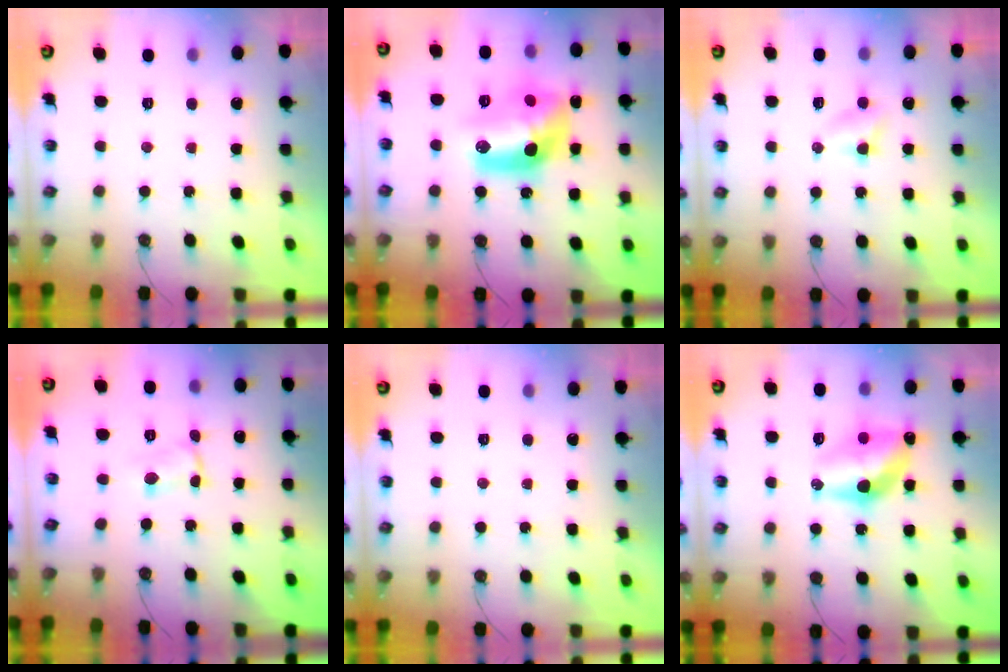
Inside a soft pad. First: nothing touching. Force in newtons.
{"total": 15.4, "press": 15.3, "slide": 1.0}
{"total": 2.9, "press": 2.9, "slide": 0.3}
{"total": 1.1, "press": 1.0, "slide": 0.2}
{"total": 0.0}
{"total": 10.6, "press": 10.6, "slide": 0.9}